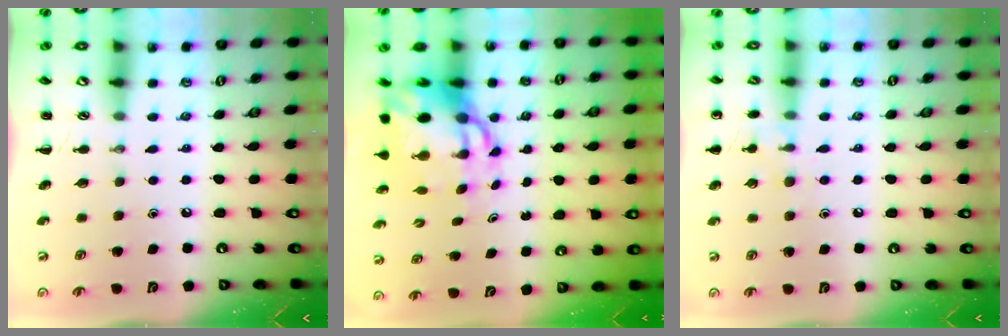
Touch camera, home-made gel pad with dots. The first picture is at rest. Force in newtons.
{"total": 10.2, "press": 9.9, "slide": 2.6}
{"total": 8.3, "press": 8.0, "slide": 2.1}